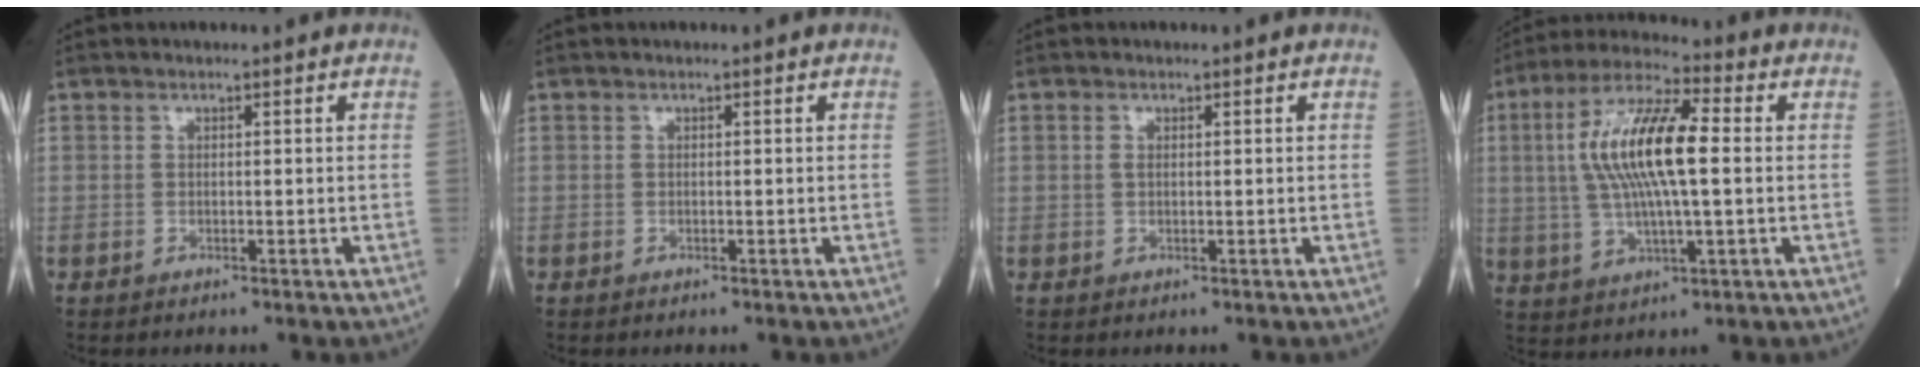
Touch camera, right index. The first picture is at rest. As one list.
[{"total": 0.0}, {"total": 0.7, "force": [0.2, 0.3, 0.6], "torque": [-0.016, 0.001, 0.004]}, {"total": 14.0, "force": [1.4, 3.0, 13.6], "torque": [-0.276, 0.019, 0.023]}]